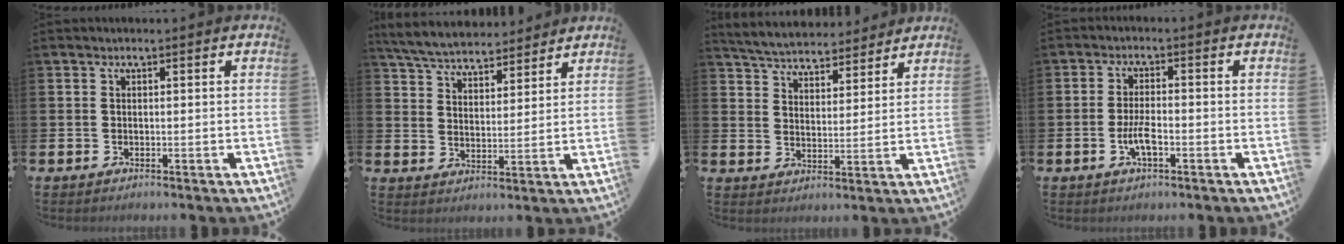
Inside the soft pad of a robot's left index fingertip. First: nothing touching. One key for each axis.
{"total": 6.0, "fx": 5.8, "fy": 1.2, "fz": 0.9, "tx": -0.046, "ty": -0.030, "tz": 0.103}
{"total": 5.3, "fx": 5.2, "fy": 1.0, "fz": 0.2, "tx": -0.032, "ty": -0.033, "tz": 0.092}
{"total": 3.6, "fx": -1.2, "fy": 1.2, "fz": 3.2, "tx": -0.068, "ty": 0.005, "tz": -0.023}